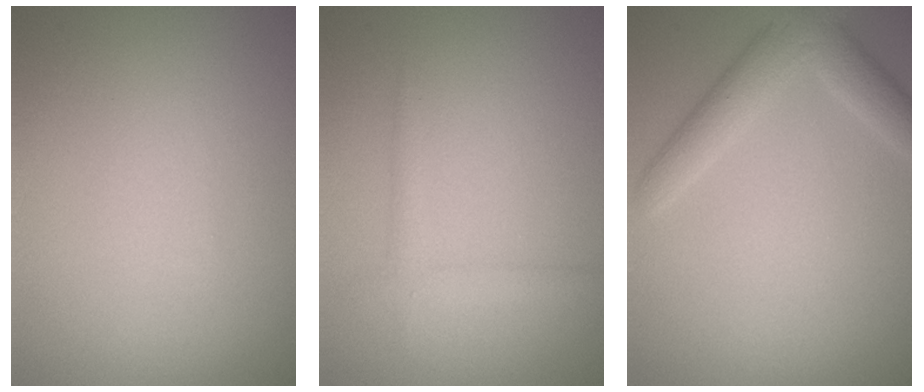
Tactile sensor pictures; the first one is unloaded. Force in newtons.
{"total": 1.4, "press": 1.4, "slide": 0.0}
{"total": 4.1, "press": 4.1, "slide": 0.2}